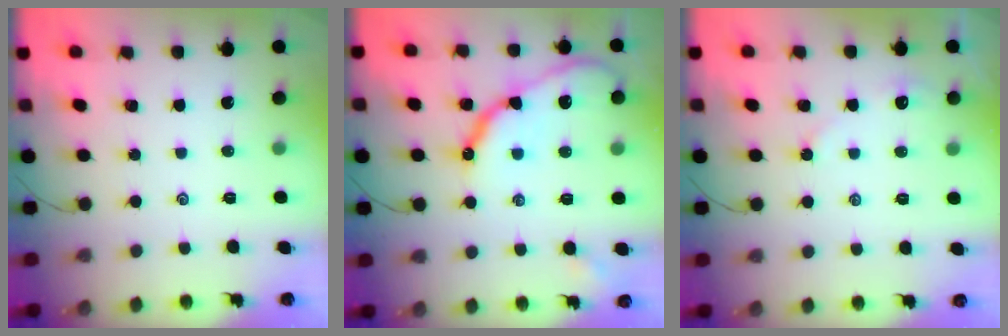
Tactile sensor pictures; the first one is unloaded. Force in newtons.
{"total": 13.1, "press": 13.1, "slide": 1.2}
{"total": 2.9, "press": 2.9, "slide": 0.5}